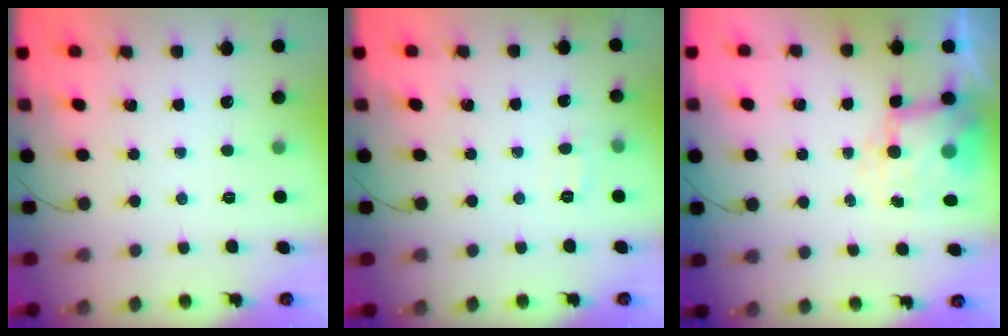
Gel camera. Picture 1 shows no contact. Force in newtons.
{"total": 6.0, "press": 5.8, "slide": 1.3}
{"total": 6.2, "press": 6.2, "slide": 0.5}